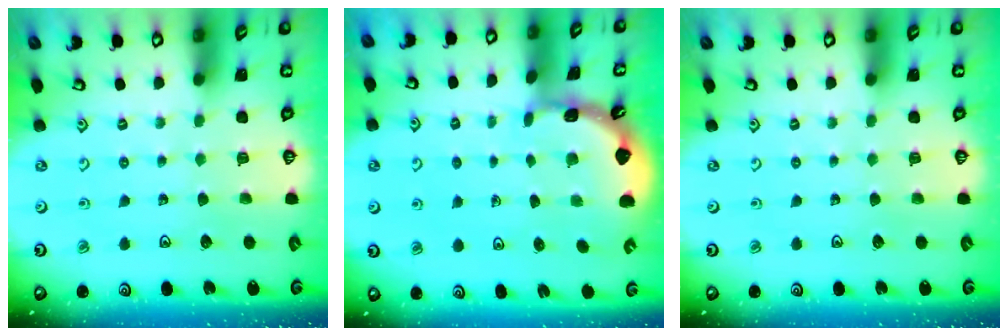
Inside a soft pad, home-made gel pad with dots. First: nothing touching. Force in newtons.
{"total": 1.7, "press": 1.7, "slide": 0.2}
{"total": 0.0}